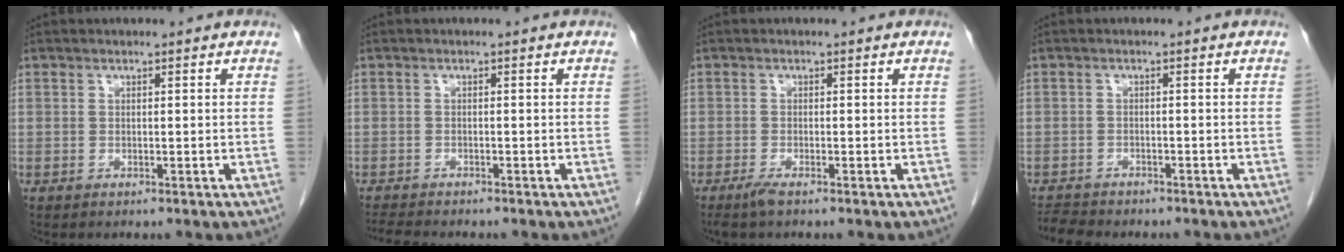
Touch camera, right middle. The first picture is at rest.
{"total": 3.6, "force": [-3.4, 0.3, 1.3], "torque": [-0.026, -0.014, -0.055]}
{"total": 1.6, "force": [-1.2, 0.0, 1.0], "torque": [-0.028, -0.006, -0.026]}
{"total": 4.2, "force": [-4.0, 1.0, 0.9], "torque": [-0.019, -0.013, -0.064]}